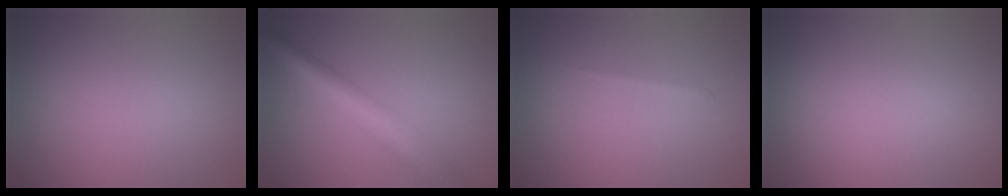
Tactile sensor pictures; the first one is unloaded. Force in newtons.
{"total": 5.7, "press": 5.6, "slide": 0.2}
{"total": 0.5, "press": 0.5, "slide": 0.1}
{"total": 0.0}